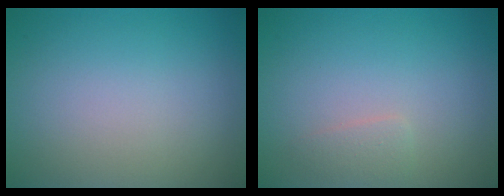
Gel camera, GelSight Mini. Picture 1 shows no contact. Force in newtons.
{"total": 1.0, "press": 1.0, "slide": 0.1}